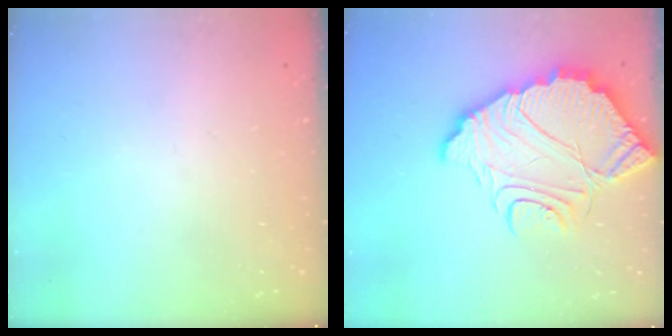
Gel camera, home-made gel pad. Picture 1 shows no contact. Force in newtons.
{"total": 15.3, "press": 15.3, "slide": 1.4}